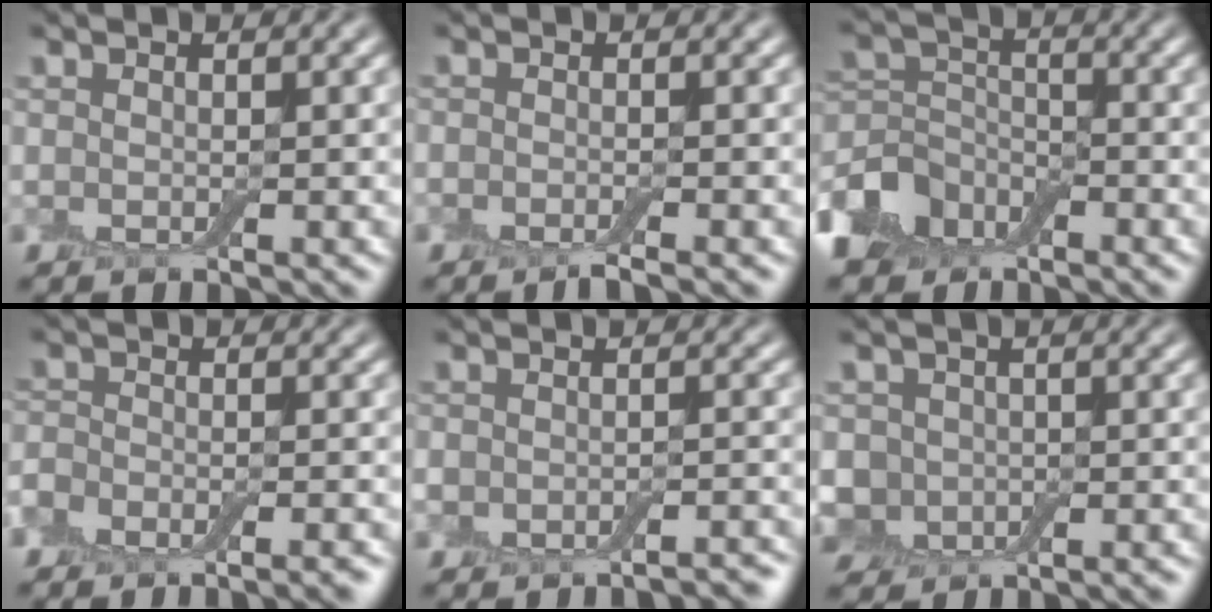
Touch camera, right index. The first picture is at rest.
{"total": 1.7, "force": [-1.3, 0.2, 1.1], "torque": [-0.016, -0.003, -0.025]}
{"total": 6.1, "force": [-3.4, 4.1, 2.9], "torque": [-0.061, -0.004, -0.079]}
{"total": 5.1, "force": [-4.2, 2.1, 1.9], "torque": [-0.020, 0.001, -0.065]}
{"total": 3.5, "force": [-3.0, 1.4, 1.0], "torque": [-0.011, 0.001, -0.040]}
{"total": 4.3, "force": [-0.9, 4.0, 1.2], "torque": [-0.004, 0.008, -0.037]}